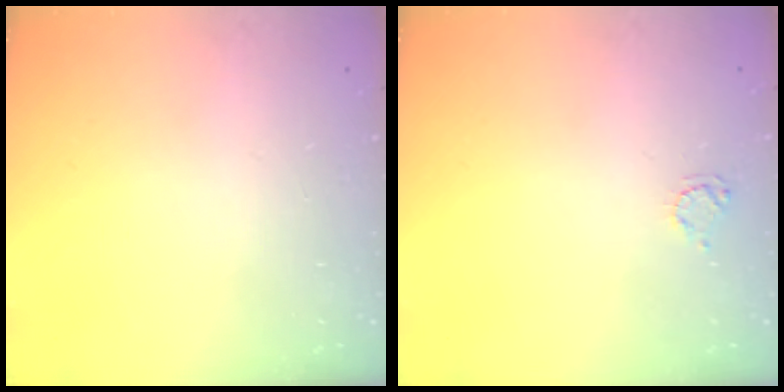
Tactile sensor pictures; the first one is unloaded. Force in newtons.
{"total": 2.9, "press": 2.9, "slide": 0.3}